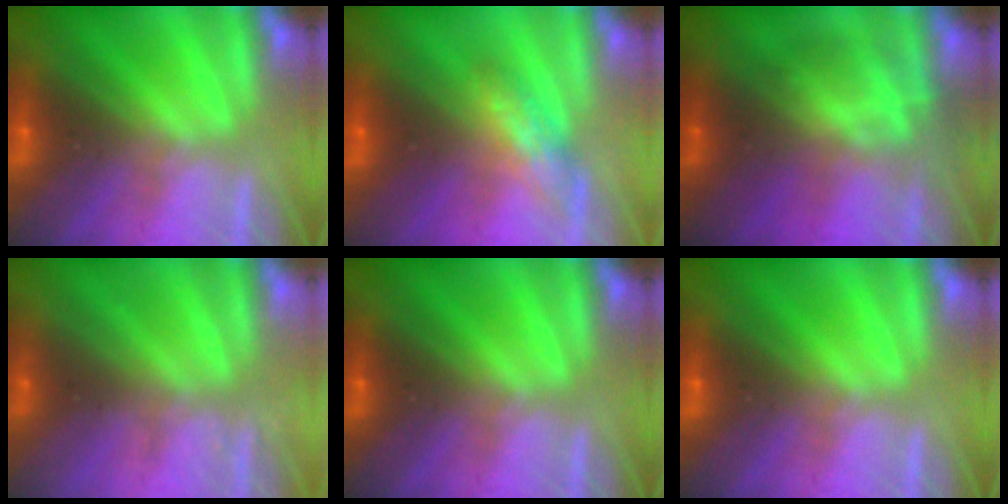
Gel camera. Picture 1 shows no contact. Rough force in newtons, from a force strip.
{"total": 2.4}
{"total": 2.9}
{"total": 2.2}
{"total": 0.0}
{"total": 0.0}